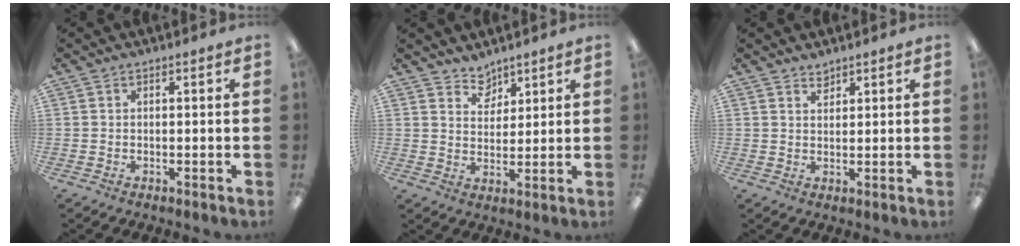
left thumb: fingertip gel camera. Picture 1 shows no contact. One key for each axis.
{"total": 4.5, "fx": 3.9, "fy": 2.2, "fz": 0.0, "tx": 0.003, "ty": -0.027, "tz": 0.072}
{"total": 2.0, "fx": 1.8, "fy": 0.7, "fz": 0.3, "tx": 0.000, "ty": -0.005, "tz": 0.033}